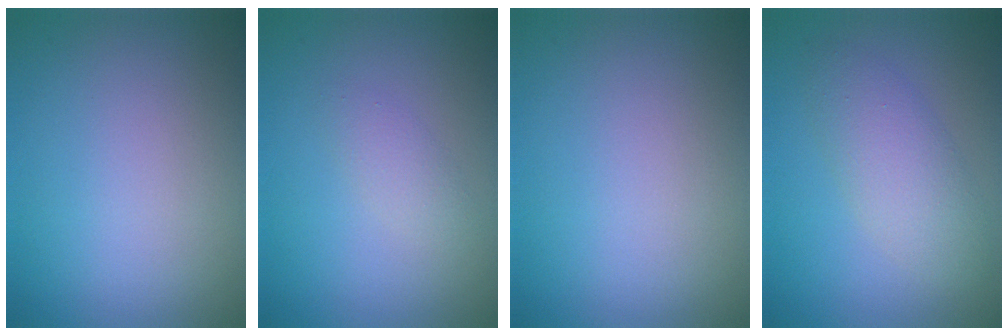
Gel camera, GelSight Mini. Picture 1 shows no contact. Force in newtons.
{"total": 1.3, "press": 1.3, "slide": 0.1}
{"total": 0.0}
{"total": 3.4, "press": 3.4, "slide": 0.2}